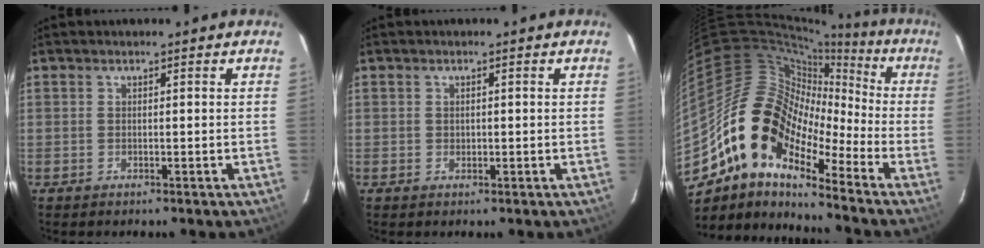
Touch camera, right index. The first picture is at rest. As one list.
[{"total": 0.8, "force": [0.0, 0.7, 0.3], "torque": [-0.002, 0.000, 0.001]}, {"total": 16.1, "force": [-8.5, 8.6, 10.6], "torque": [-0.173, 0.004, -0.181]}]